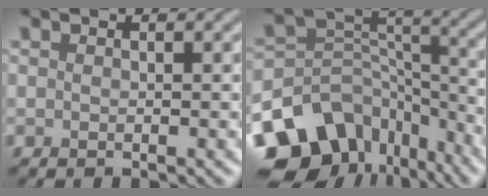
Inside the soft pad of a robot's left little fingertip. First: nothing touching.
{"total": 12.8, "force": [-8.4, 8.6, 4.5], "torque": [-0.093, 0.009, -0.131]}